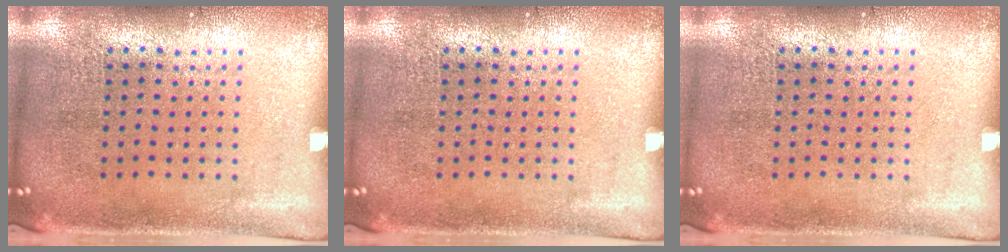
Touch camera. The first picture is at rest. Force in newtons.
{"total": 0.0}
{"total": 0.0}